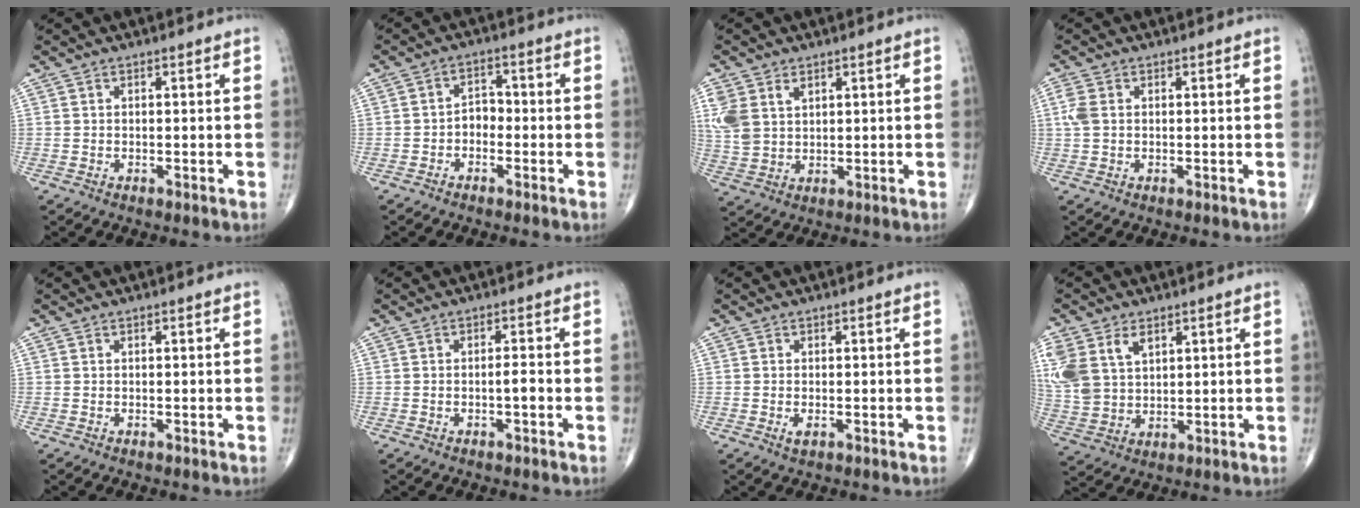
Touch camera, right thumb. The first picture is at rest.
{"total": 3.3, "force": [-1.3, 2.4, 1.9], "torque": [-0.015, 0.020, -0.032]}
{"total": 7.8, "force": [3.1, 5.3, 4.9], "torque": [-0.106, -0.001, 0.073]}
{"total": 4.0, "force": [0.6, 2.7, 2.8], "torque": [-0.082, 0.006, 0.010]}
{"total": 0.0}
{"total": 1.8, "force": [-0.6, 0.4, 1.6], "torque": [-0.022, 0.005, -0.010]}
{"total": 1.3, "force": [-0.4, 0.6, 1.1], "torque": [-0.022, -0.004, -0.007]}
{"total": 13.8, "force": [5.6, 9.4, 8.4], "torque": [-0.197, -0.003, 0.122]}